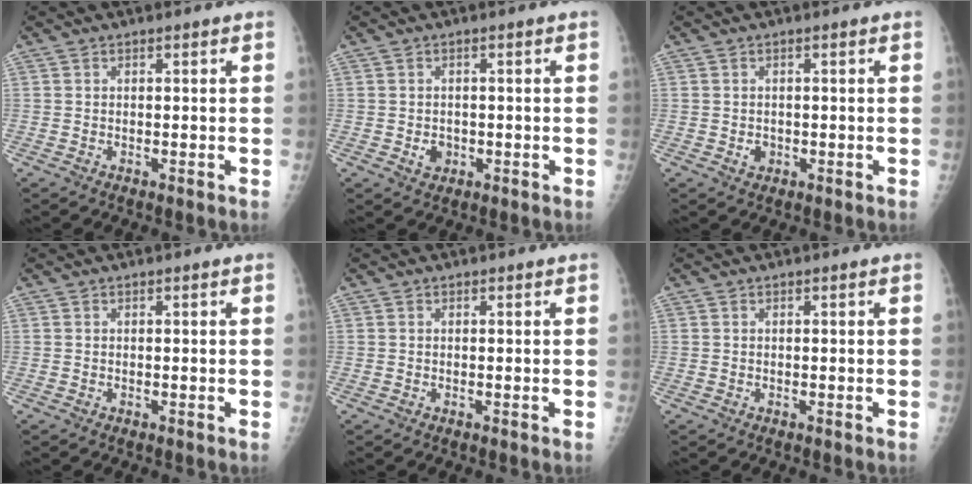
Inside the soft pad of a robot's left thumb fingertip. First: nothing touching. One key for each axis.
{"total": 2.5, "fx": -0.7, "fy": 2.1, "fz": 1.2, "tx": -0.007, "ty": 0.003, "tz": -0.004}
{"total": 1.6, "fx": -0.4, "fy": 1.4, "fz": 0.8, "tx": -0.003, "ty": 0.003, "tz": -0.002}
{"total": 0.0}
{"total": 0.0}
{"total": 0.0}